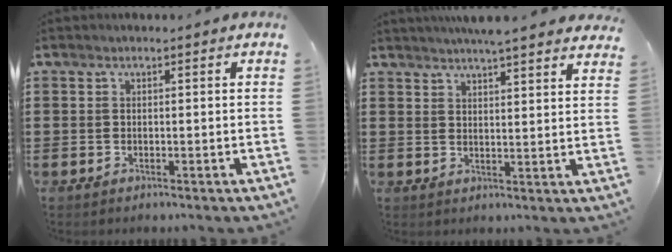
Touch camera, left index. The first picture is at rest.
{"total": 4.8, "force": [4.6, -0.2, 1.4], "torque": [-0.039, -0.013, 0.085]}